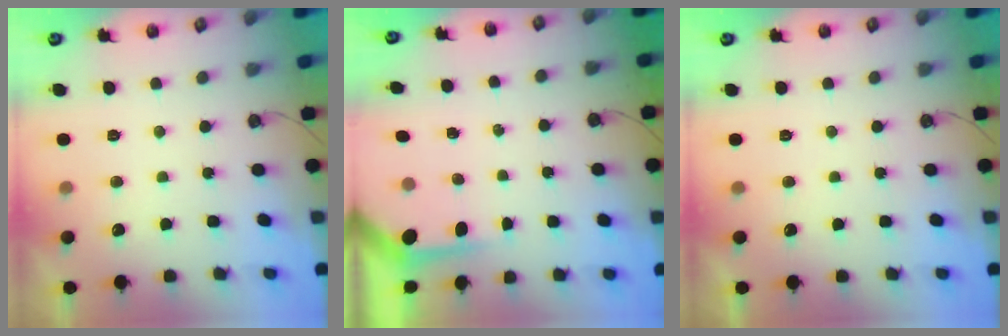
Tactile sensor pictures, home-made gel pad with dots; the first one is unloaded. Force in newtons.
{"total": 3.8, "press": 3.8, "slide": 0.4}
{"total": 0.0}